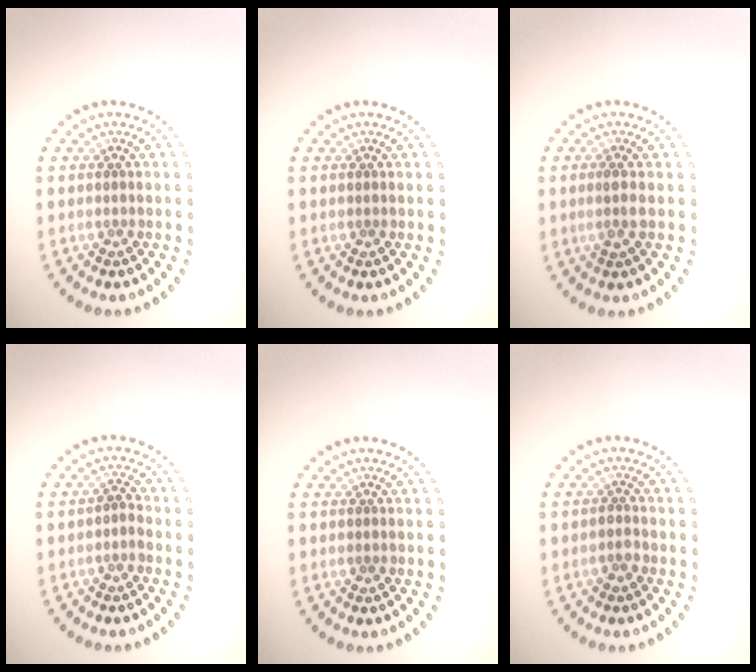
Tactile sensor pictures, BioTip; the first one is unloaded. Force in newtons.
{"total": 0.0}
{"total": 1.5, "press": 1.2, "slide": 0.8}
{"total": 1.1, "press": 1.0, "slide": 0.5}
{"total": 0.0}
{"total": 0.8, "press": 0.8, "slide": 0.2}